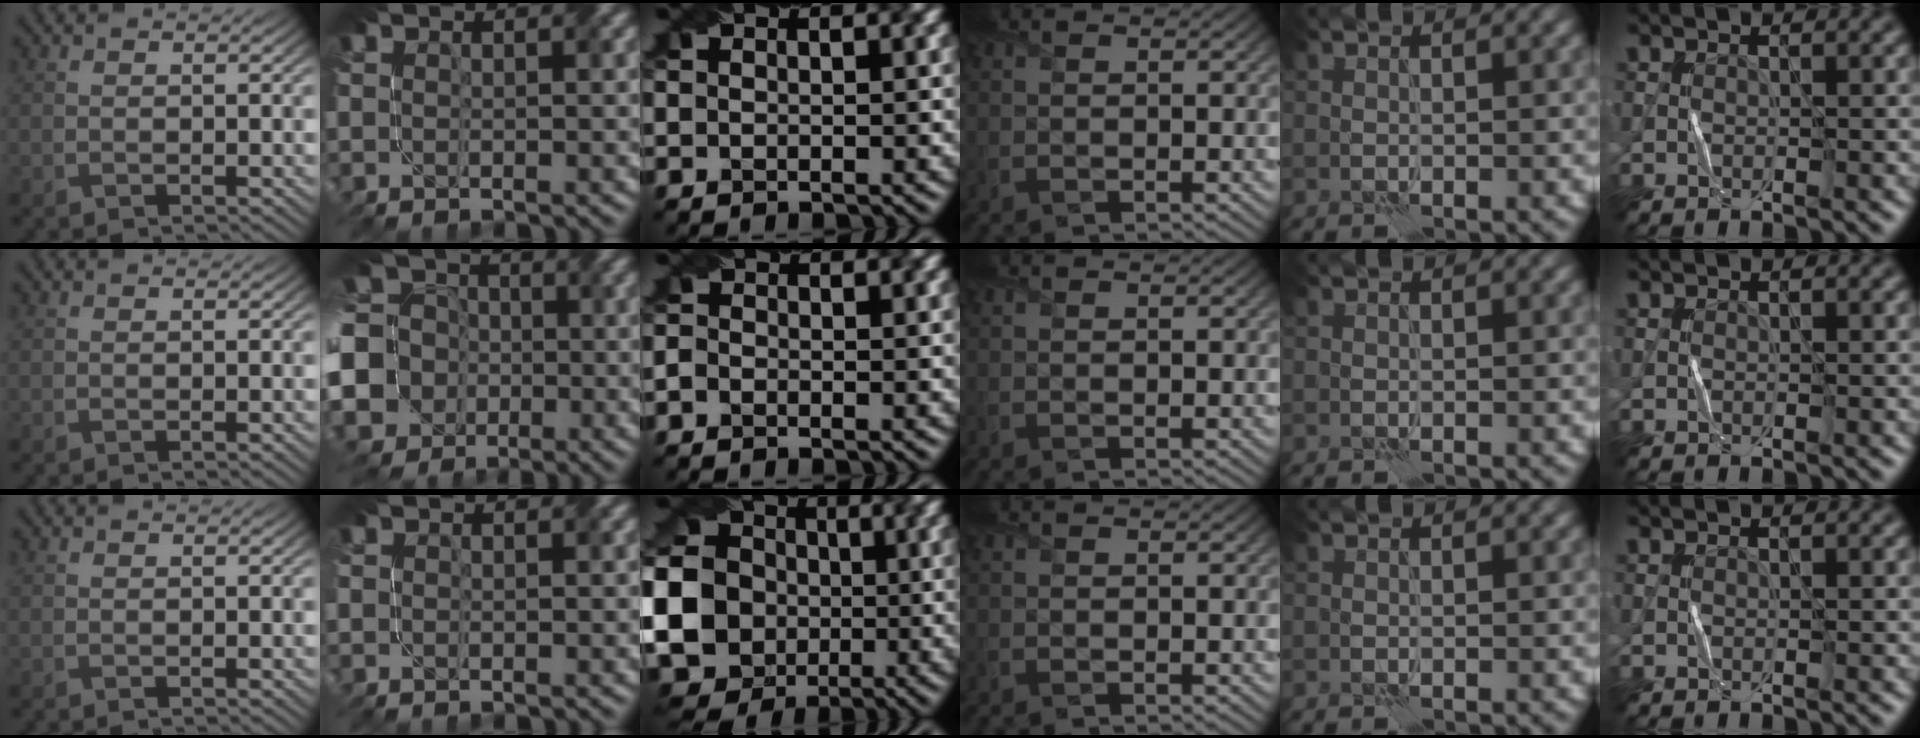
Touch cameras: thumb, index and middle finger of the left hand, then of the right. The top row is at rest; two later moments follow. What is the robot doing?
{"motion": "fold", "object": "paper"}